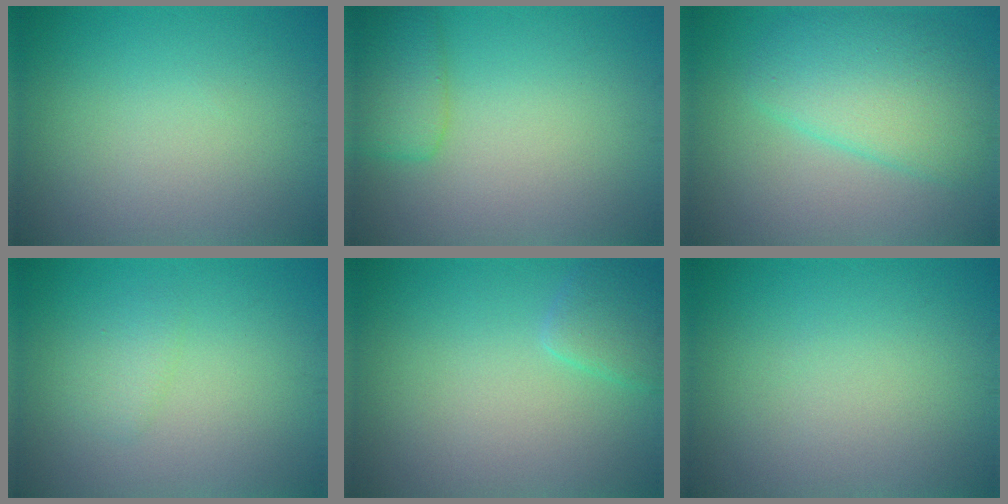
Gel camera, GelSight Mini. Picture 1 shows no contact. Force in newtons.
{"total": 2.9, "press": 2.9, "slide": 0.1}
{"total": 5.5, "press": 5.5, "slide": 0.3}
{"total": 1.3, "press": 1.3, "slide": 0.1}
{"total": 2.0, "press": 2.0, "slide": 0.1}
{"total": 0.0}